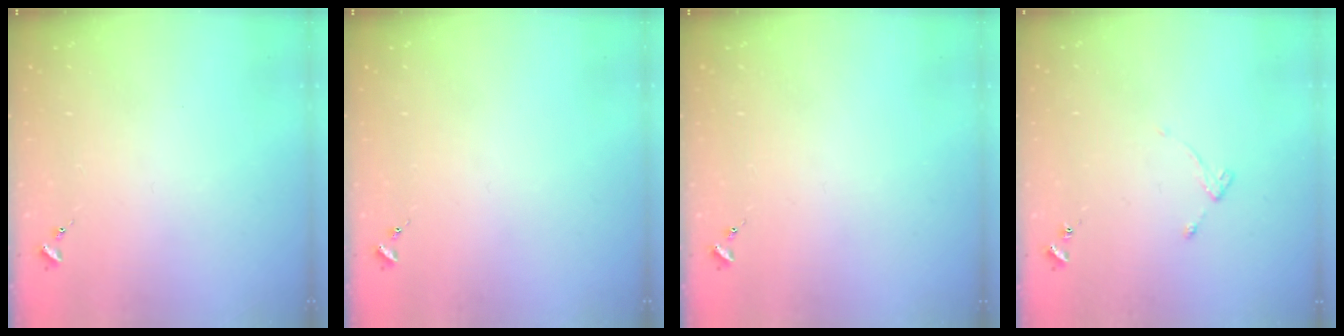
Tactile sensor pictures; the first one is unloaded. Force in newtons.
{"total": 0.0}
{"total": 0.0}
{"total": 4.3, "press": 4.2, "slide": 0.6}